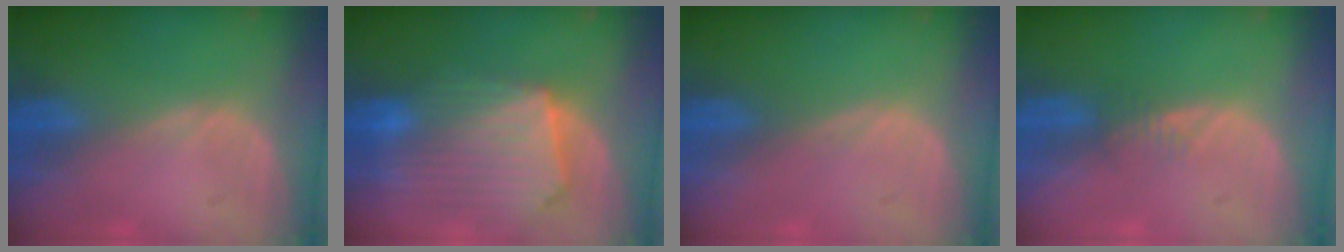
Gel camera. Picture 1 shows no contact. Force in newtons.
{"total": 10.8, "press": 9.4, "slide": 5.2}
{"total": 0.0}
{"total": 1.5, "press": 1.5, "slide": 0.2}